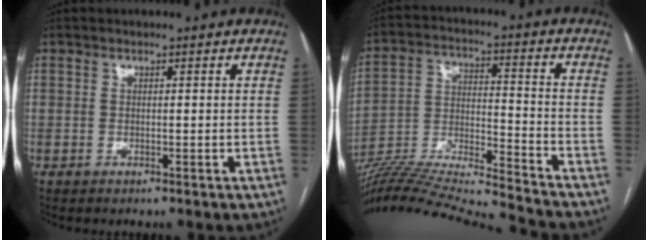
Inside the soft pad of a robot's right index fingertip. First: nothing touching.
{"total": 23.3, "force": [-21.8, -1.1, 8.0], "torque": [-0.173, -0.026, -0.353]}